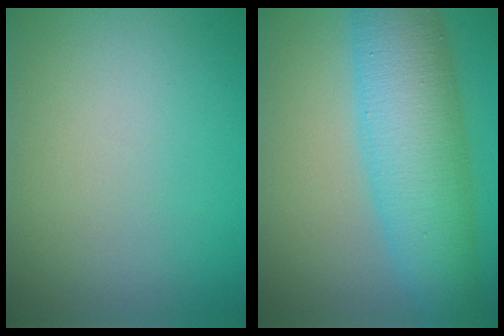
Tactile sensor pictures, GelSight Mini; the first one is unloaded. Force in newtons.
{"total": 8.6, "press": 8.6, "slide": 0.2}